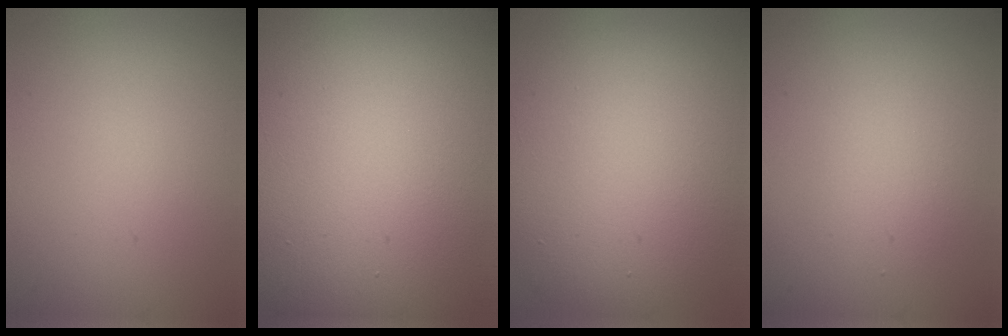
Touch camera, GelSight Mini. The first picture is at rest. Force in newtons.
{"total": 22.3, "press": 22.2, "slide": 1.1}
{"total": 12.8, "press": 12.8, "slide": 0.9}
{"total": 2.1, "press": 2.0, "slide": 0.1}